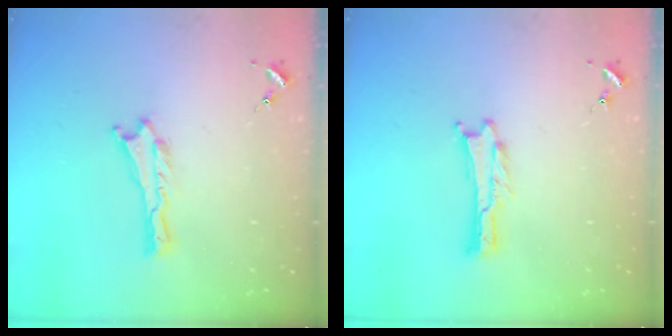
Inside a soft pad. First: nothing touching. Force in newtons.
{"total": 0.0}